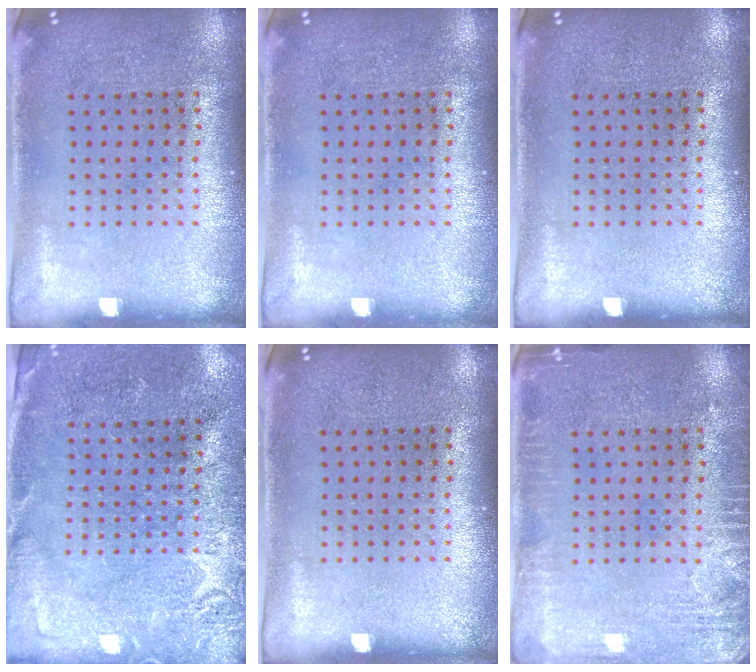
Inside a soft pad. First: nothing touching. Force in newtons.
{"total": 0.0}
{"total": 0.0}
{"total": 2.7, "press": 2.7, "slide": 0.7}
{"total": 0.0}
{"total": 2.7, "press": 2.7, "slide": 0.4}